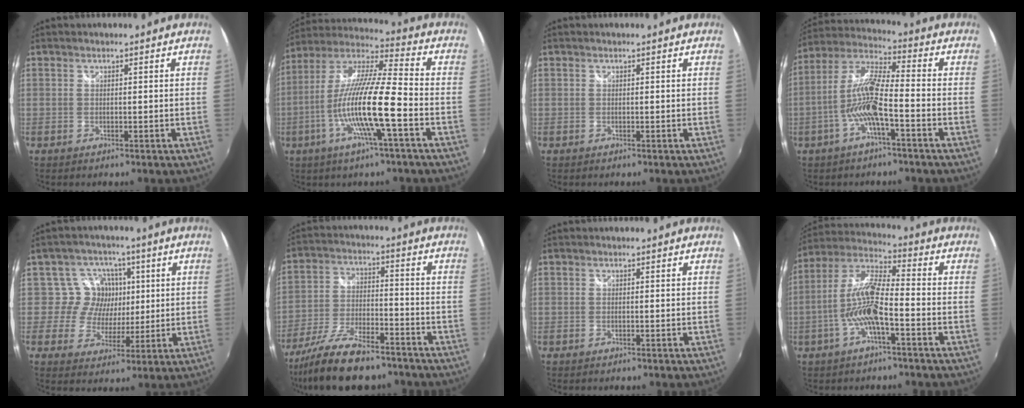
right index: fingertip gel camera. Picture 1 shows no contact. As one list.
[{"total": 16.5, "force": [-5.4, 1.1, 15.6], "torque": [-0.286, -0.014, -0.106]}, {"total": 0.0}, {"total": 10.7, "force": [-3.7, 1.6, 9.9], "torque": [-0.210, 0.004, -0.070]}, {"total": 7.8, "force": [1.5, 7.7, 0.7], "torque": [-0.008, -0.002, 0.010]}, {"total": 16.5, "force": [-13.1, 5.1, 8.6], "torque": [-0.181, -0.029, -0.224]}, {"total": 0.0}, {"total": 11.2, "force": [-3.6, 2.2, 10.3], "torque": [-0.216, 0.004, -0.068]}]